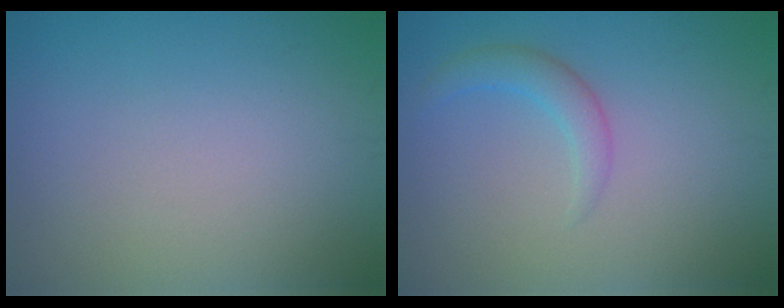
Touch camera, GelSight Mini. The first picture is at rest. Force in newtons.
{"total": 2.0, "press": 2.0, "slide": 0.1}